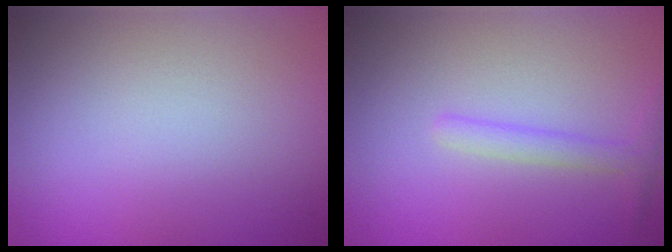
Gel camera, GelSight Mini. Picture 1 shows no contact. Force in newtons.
{"total": 1.6, "press": 1.6, "slide": 0.1}